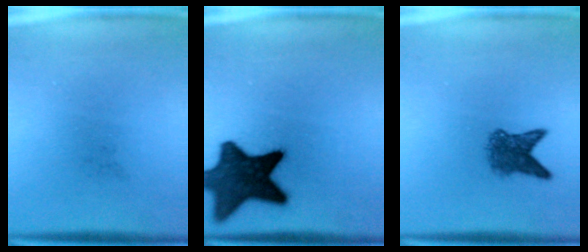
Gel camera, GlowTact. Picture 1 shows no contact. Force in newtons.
{"total": 14.1}
{"total": 4.2}